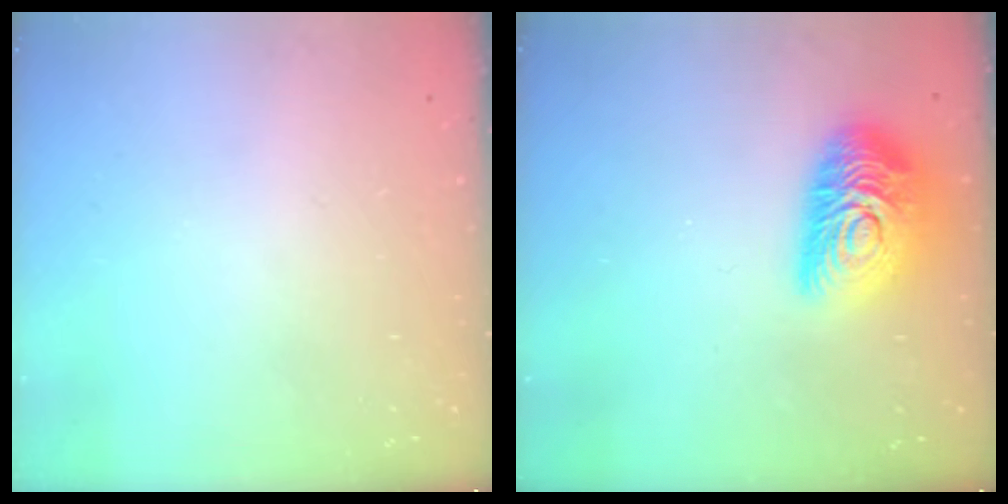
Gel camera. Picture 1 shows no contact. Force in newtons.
{"total": 15.8, "press": 15.7, "slide": 0.9}